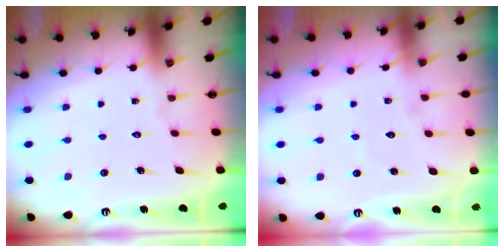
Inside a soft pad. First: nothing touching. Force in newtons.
{"total": 2.6, "press": 2.6, "slide": 0.3}